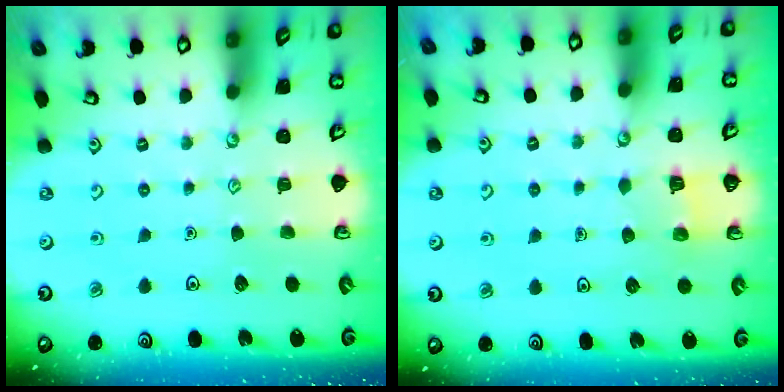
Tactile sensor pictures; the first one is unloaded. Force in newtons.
{"total": 4.2, "press": 4.2, "slide": 0.4}